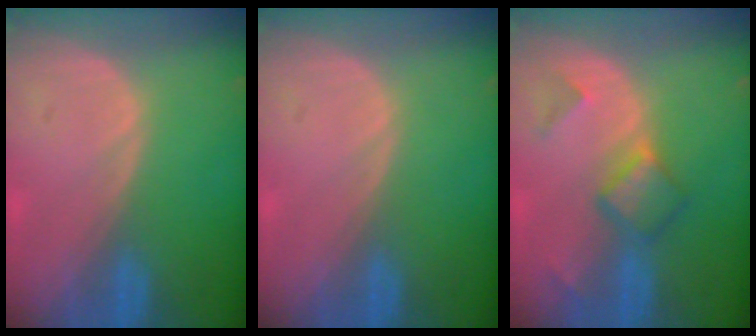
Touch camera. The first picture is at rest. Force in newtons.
{"total": 0.0}
{"total": 4.9, "press": 4.7, "slide": 1.4}